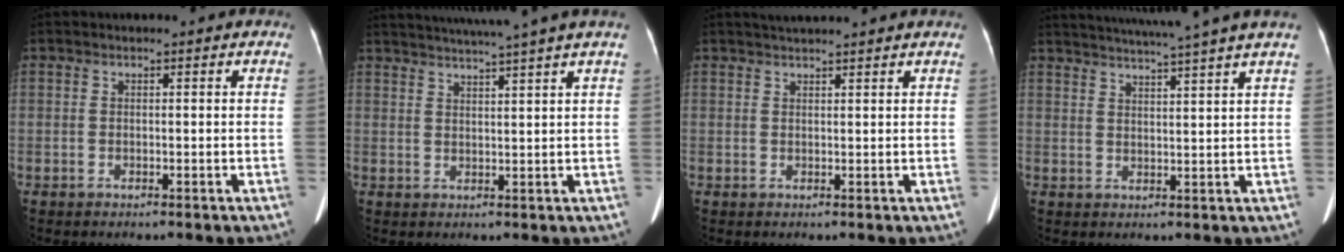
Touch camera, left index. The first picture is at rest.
{"total": 10.4, "force": [9.0, -2.2, 4.8], "torque": [-0.077, -0.001, 0.120]}
{"total": 4.9, "force": [4.5, -0.4, 1.8], "torque": [-0.024, 0.030, 0.062]}
{"total": 13.0, "force": [11.4, -2.2, 5.9], "torque": [-0.101, -0.013, 0.149]}